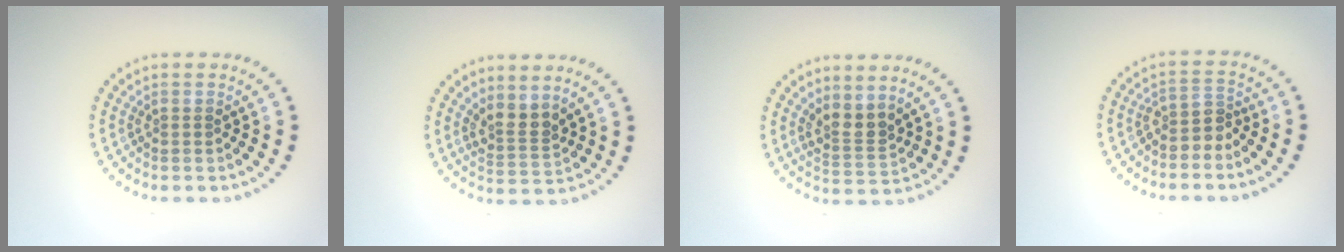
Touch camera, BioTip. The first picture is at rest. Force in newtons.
{"total": 2.5, "press": 1.9, "slide": 1.6}
{"total": 2.5, "press": 1.9, "slide": 1.6}
{"total": 2.1, "press": 1.5, "slide": 1.5}